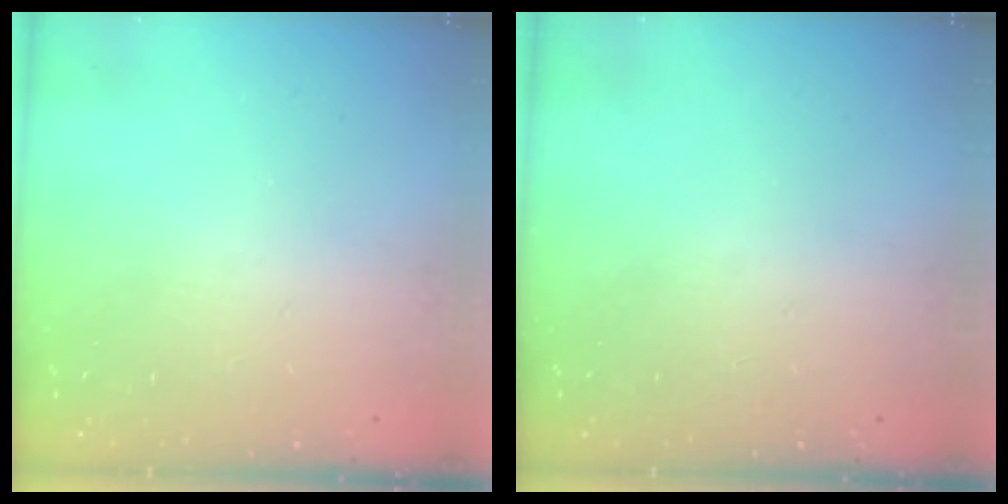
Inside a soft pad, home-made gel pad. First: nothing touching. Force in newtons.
{"total": 0.0}